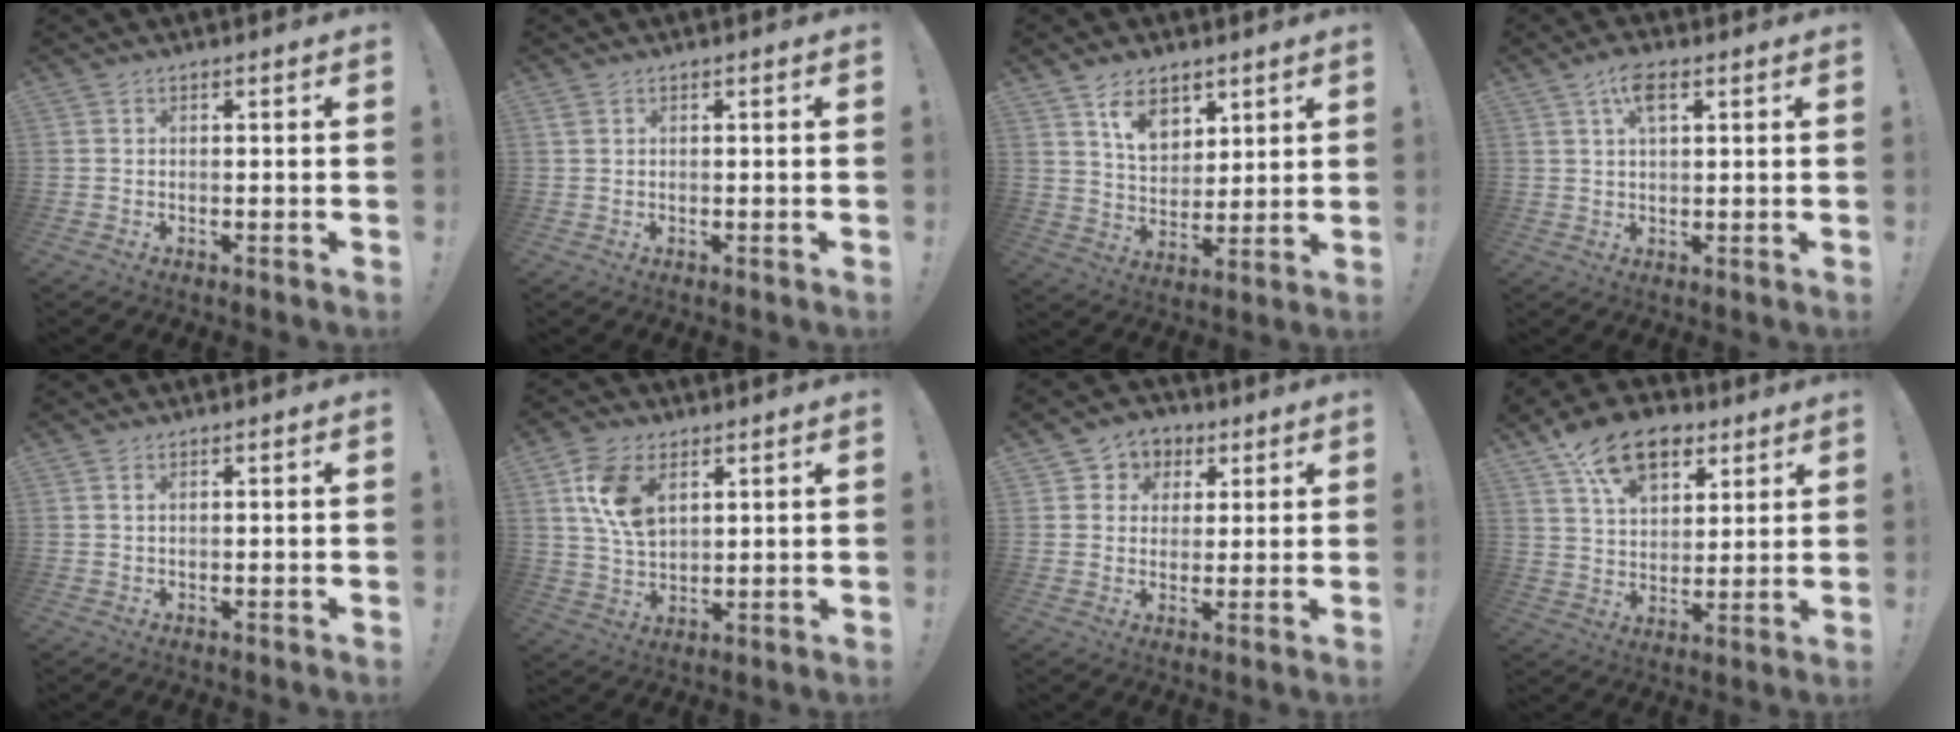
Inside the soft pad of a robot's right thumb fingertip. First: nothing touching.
{"total": 1.0, "force": [0.6, 0.6, 0.5], "torque": [-0.013, 0.003, 0.012]}
{"total": 9.5, "force": [6.3, 5.9, 3.9], "torque": [-0.050, -0.043, 0.118]}
{"total": 6.1, "force": [2.9, 3.2, 4.4], "torque": [-0.067, -0.005, 0.049]}
{"total": 1.0, "force": [0.5, 0.4, 0.8], "torque": [-0.007, -0.002, 0.007]}
{"total": 12.3, "force": [5.2, 7.8, 8.0], "torque": [-0.145, -0.010, 0.097]}
{"total": 6.6, "force": [1.5, 6.3, 1.4], "torque": [-0.010, -0.007, 0.033]}
{"total": 15.3, "force": [9.3, 9.4, 7.7], "torque": [-0.123, -0.051, 0.173]}